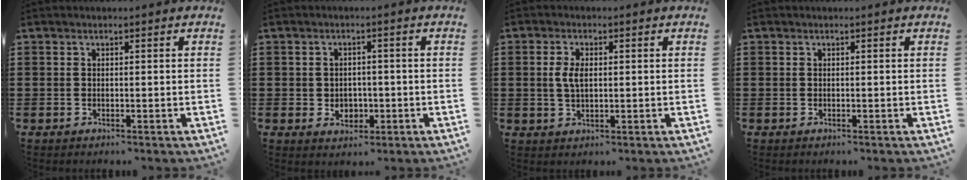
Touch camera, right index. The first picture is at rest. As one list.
[{"total": 2.6, "force": [-0.3, 2.3, 1.1], "torque": [-0.021, 0.001, -0.012]}, {"total": 3.6, "force": [0.4, 1.8, 3.0], "torque": [-0.069, 0.005, 0.004]}, {"total": 0.0}]